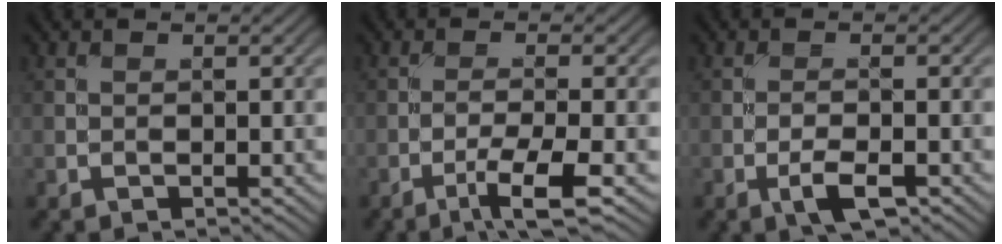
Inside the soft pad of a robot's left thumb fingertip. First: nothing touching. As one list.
[{"total": 4.9, "force": [-2.7, 0.5, 4.1], "torque": [-0.070, 0.004, -0.053]}, {"total": 3.3, "force": [-1.7, 1.0, 2.6], "torque": [-0.051, 0.000, -0.033]}]